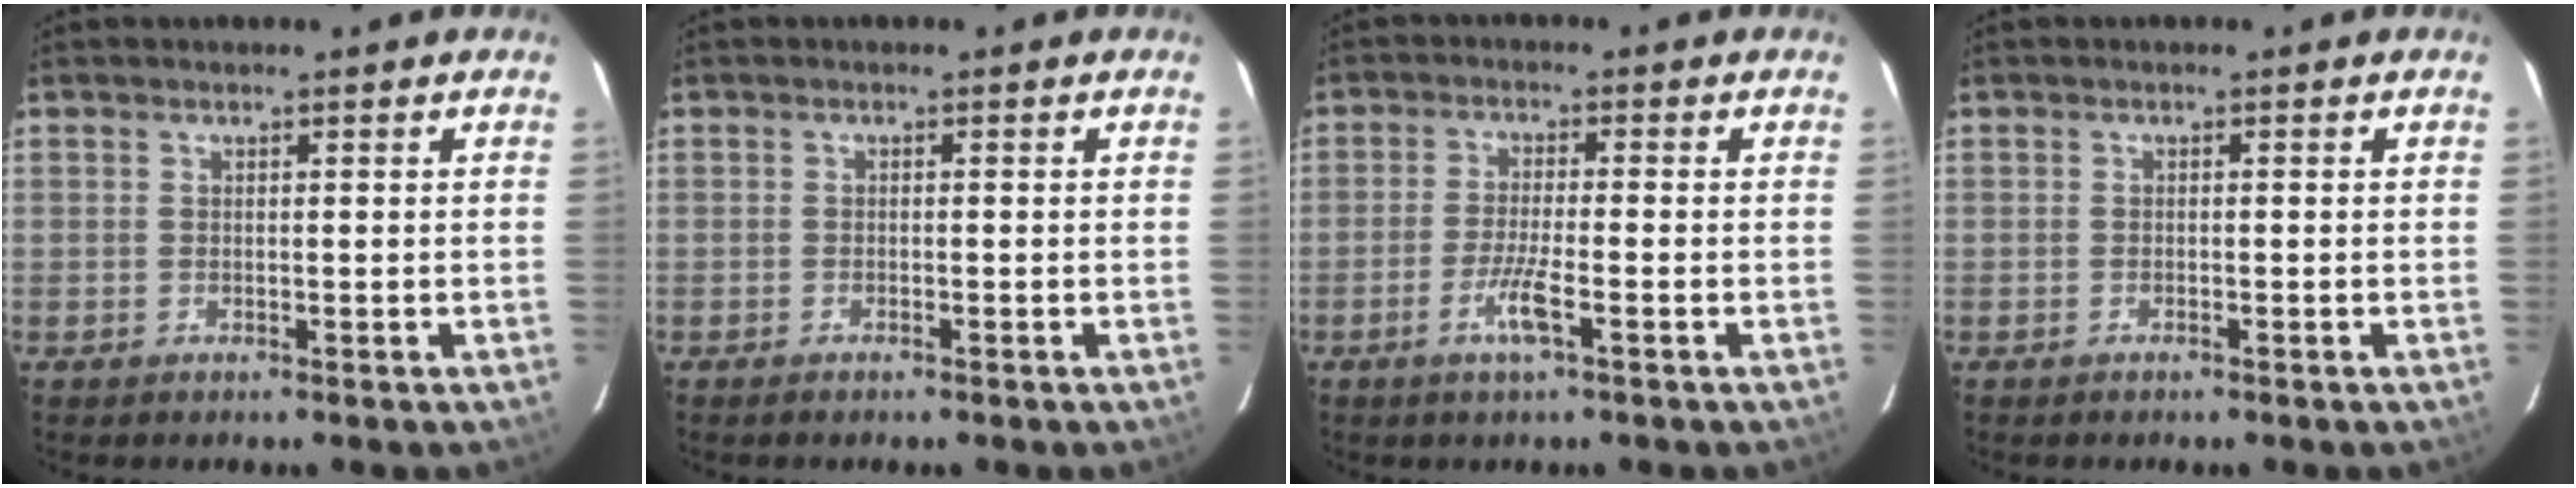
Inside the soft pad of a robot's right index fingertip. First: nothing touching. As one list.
[{"total": 1.2, "force": [-0.8, 0.4, 0.8], "torque": [-0.022, -0.002, -0.010]}, {"total": 4.9, "force": [-2.3, 0.4, 4.3], "torque": [-0.086, -0.005, -0.045]}, {"total": 0.8, "force": [-0.5, 0.3, 0.5], "torque": [-0.015, -0.001, -0.007]}]